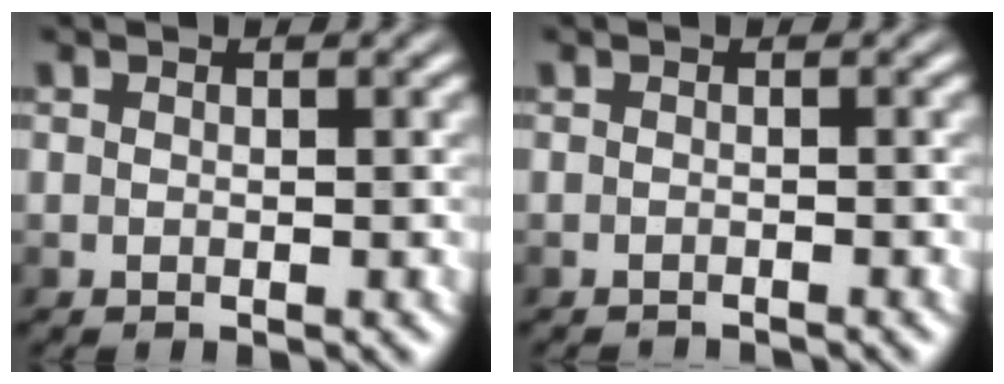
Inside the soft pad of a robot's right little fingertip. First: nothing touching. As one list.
[{"total": 0.6, "force": [-0.5, -0.2, 0.0], "torque": [0.002, -0.001, -0.011]}]